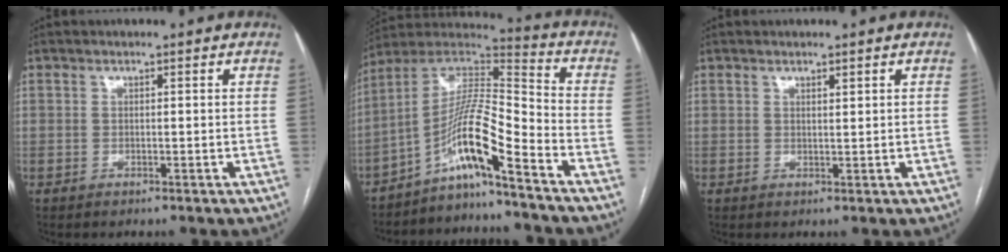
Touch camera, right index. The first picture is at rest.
{"total": 11.7, "force": [-7.5, -0.1, 9.0], "torque": [-0.172, 0.018, -0.141]}
{"total": 0.8, "force": [0.5, 0.1, 0.5], "torque": [-0.010, -0.003, 0.008]}